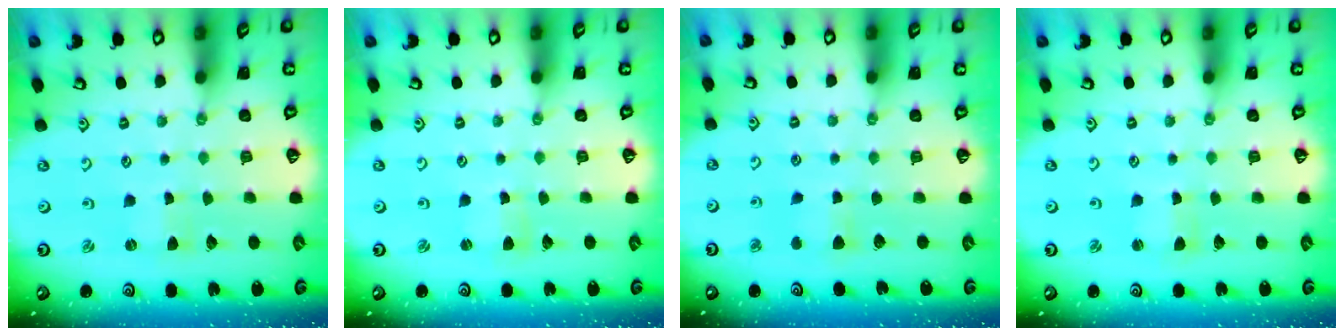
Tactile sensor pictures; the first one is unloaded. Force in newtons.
{"total": 1.3, "press": 1.3, "slide": 0.1}
{"total": 4.4, "press": 4.4, "slide": 0.6}
{"total": 1.6, "press": 1.5, "slide": 0.3}